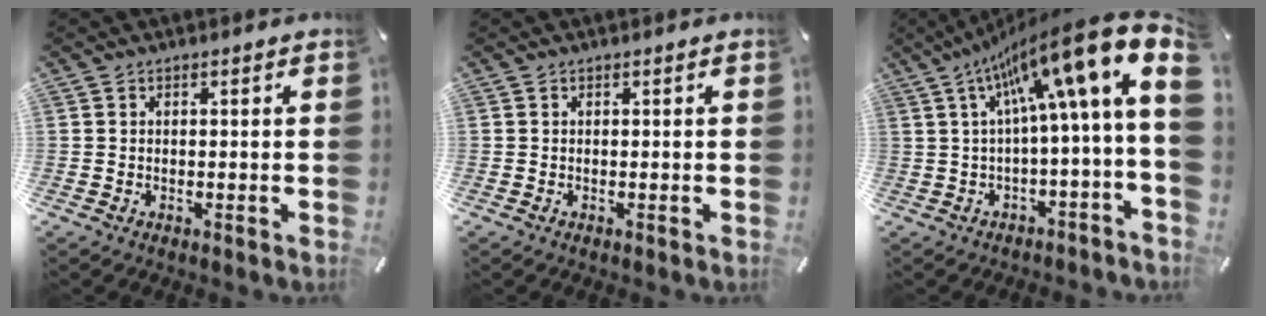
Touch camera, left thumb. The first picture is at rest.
{"total": 0.0}
{"total": 19.0, "force": [8.3, 2.7, 16.9], "torque": [-0.268, -0.071, 0.133]}